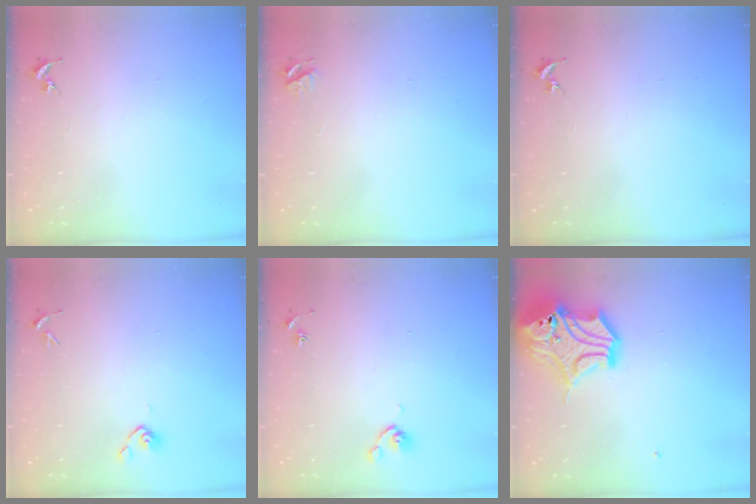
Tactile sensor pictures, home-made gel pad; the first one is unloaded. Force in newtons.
{"total": 4.0, "press": 3.9, "slide": 0.4}
{"total": 0.0}
{"total": 4.2, "press": 4.1, "slide": 1.1}
{"total": 4.8, "press": 4.7, "slide": 1.1}
{"total": 18.5, "press": 18.3, "slide": 2.6}